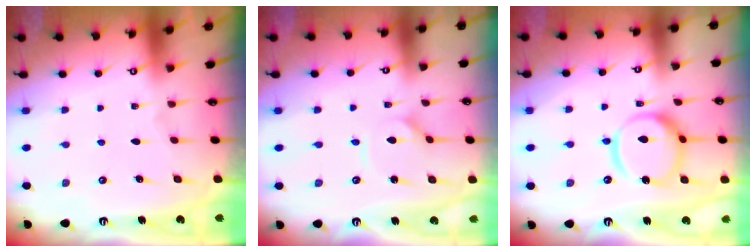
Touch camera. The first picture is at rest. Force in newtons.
{"total": 1.5, "press": 1.4, "slide": 0.3}
{"total": 15.8, "press": 15.7, "slide": 1.4}